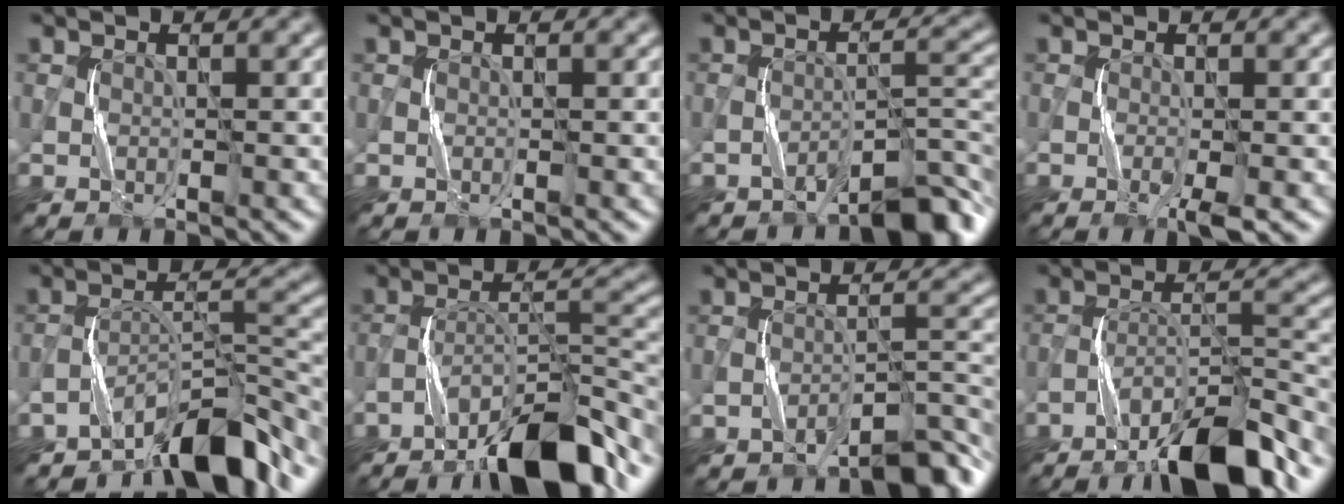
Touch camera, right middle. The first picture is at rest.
{"total": 0.0}
{"total": 5.1, "force": [-4.2, 1.2, 2.6], "torque": [-0.027, 0.017, -0.066]}
{"total": 1.7, "force": [-0.9, -0.1, 1.4], "torque": [-0.030, -0.001, -0.020]}
{"total": 7.6, "force": [-6.5, 1.6, 3.6], "torque": [-0.042, 0.012, -0.114]}
{"total": 10.5, "force": [-8.1, 2.3, 6.3], "torque": [-0.093, 0.020, -0.143]}
{"total": 4.5, "force": [-3.9, 0.9, 2.1], "torque": [-0.023, 0.016, -0.063]}
{"total": 9.4, "force": [-7.3, 1.6, 5.7], "torque": [-0.087, 0.016, -0.128]}